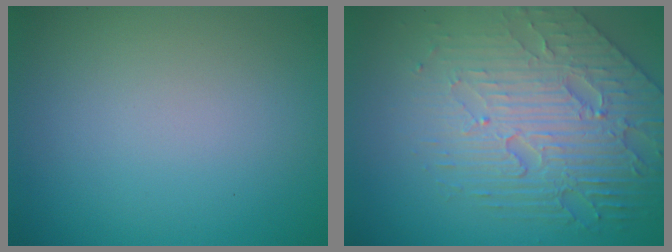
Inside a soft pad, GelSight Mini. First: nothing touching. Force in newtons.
{"total": 6.9, "press": 5.3, "slide": 4.4}